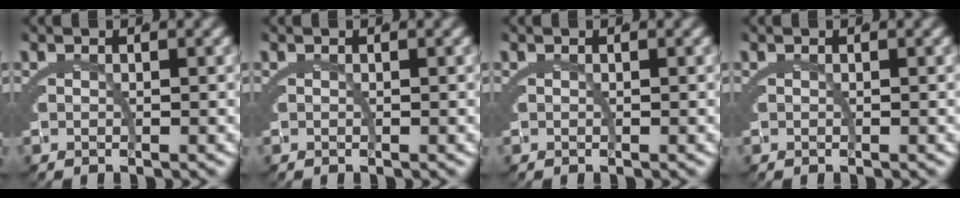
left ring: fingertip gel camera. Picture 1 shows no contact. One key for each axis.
{"total": 0.0}
{"total": 0.0}
{"total": 0.0}